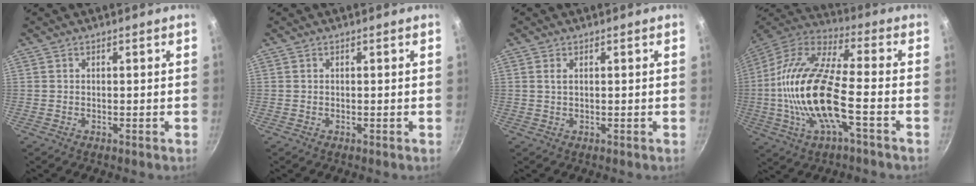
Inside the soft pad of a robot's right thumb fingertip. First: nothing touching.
{"total": 0.0}
{"total": 1.1, "force": [0.4, 0.5, 0.9], "torque": [-0.017, 0.001, 0.008]}
{"total": 20.3, "force": [-4.0, 7.4, 18.5], "torque": [-0.368, 0.033, -0.090]}